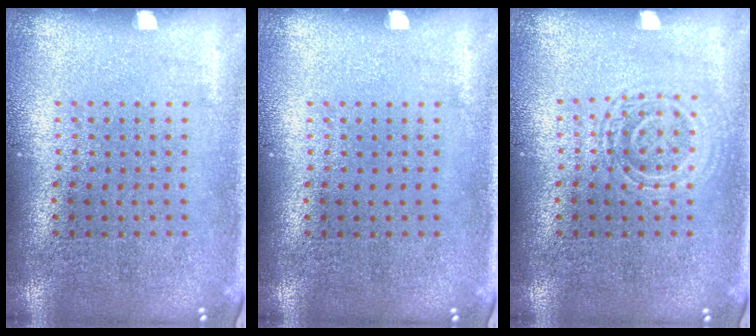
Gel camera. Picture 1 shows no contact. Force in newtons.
{"total": 0.0}
{"total": 2.2, "press": 2.1, "slide": 0.4}